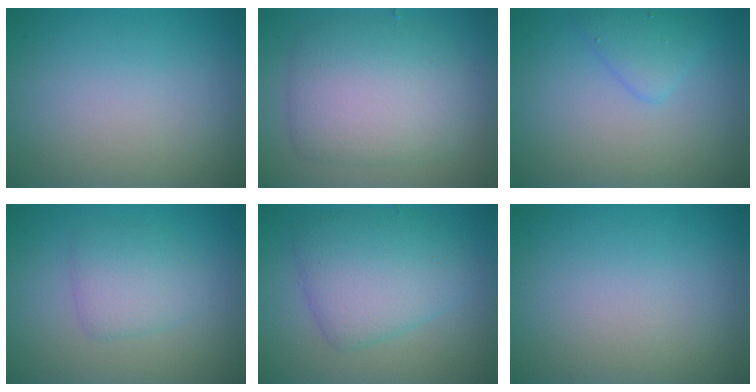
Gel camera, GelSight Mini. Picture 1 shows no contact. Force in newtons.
{"total": 6.0, "press": 6.0, "slide": 0.1}
{"total": 2.0, "press": 2.0, "slide": 0.1}
{"total": 2.7, "press": 2.7, "slide": 0.1}
{"total": 5.3, "press": 5.3, "slide": 0.1}
{"total": 0.0}